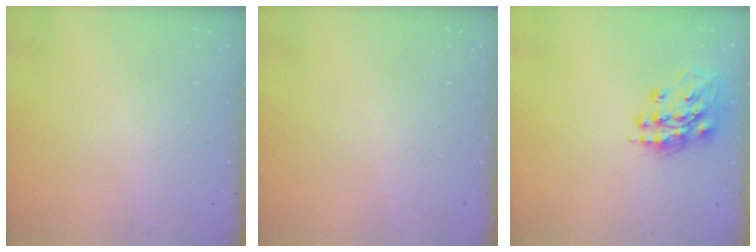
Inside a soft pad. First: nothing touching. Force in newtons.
{"total": 0.0}
{"total": 15.4, "press": 15.3, "slide": 1.9}